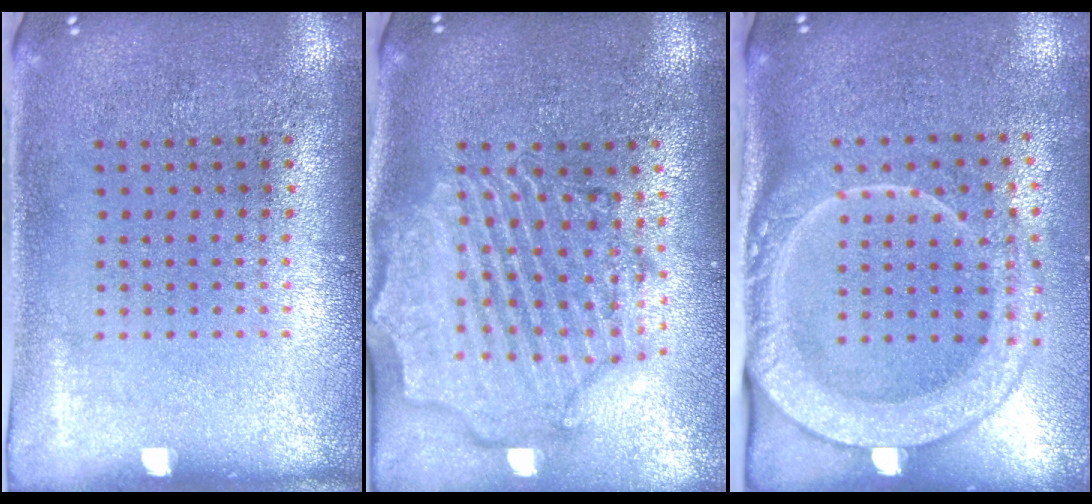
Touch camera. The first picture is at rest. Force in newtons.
{"total": 2.8, "press": 2.5, "slide": 1.3}
{"total": 2.5, "press": 2.0, "slide": 1.5}